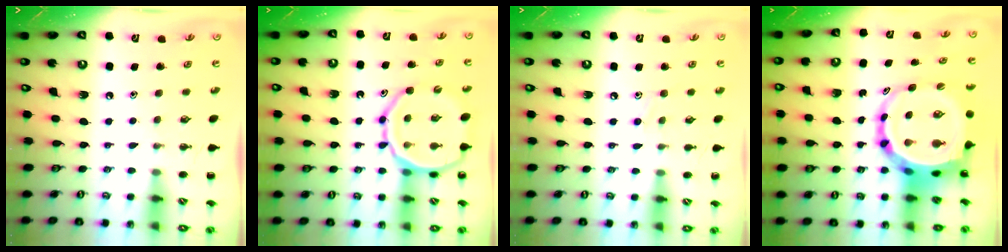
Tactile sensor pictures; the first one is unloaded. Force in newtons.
{"total": 13.2, "press": 12.9, "slide": 3.1}
{"total": 4.8, "press": 4.5, "slide": 1.6}
{"total": 10.4, "press": 9.9, "slide": 3.2}